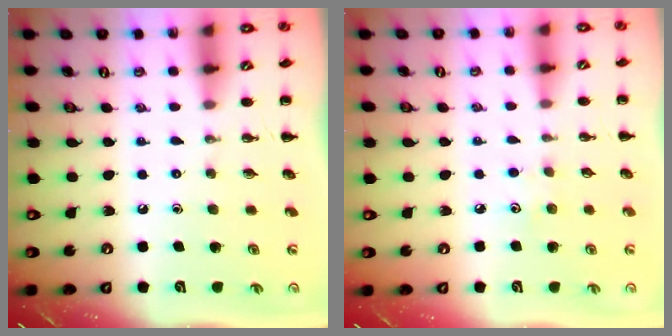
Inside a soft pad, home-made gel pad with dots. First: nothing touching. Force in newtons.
{"total": 2.8, "press": 2.7, "slide": 0.7}